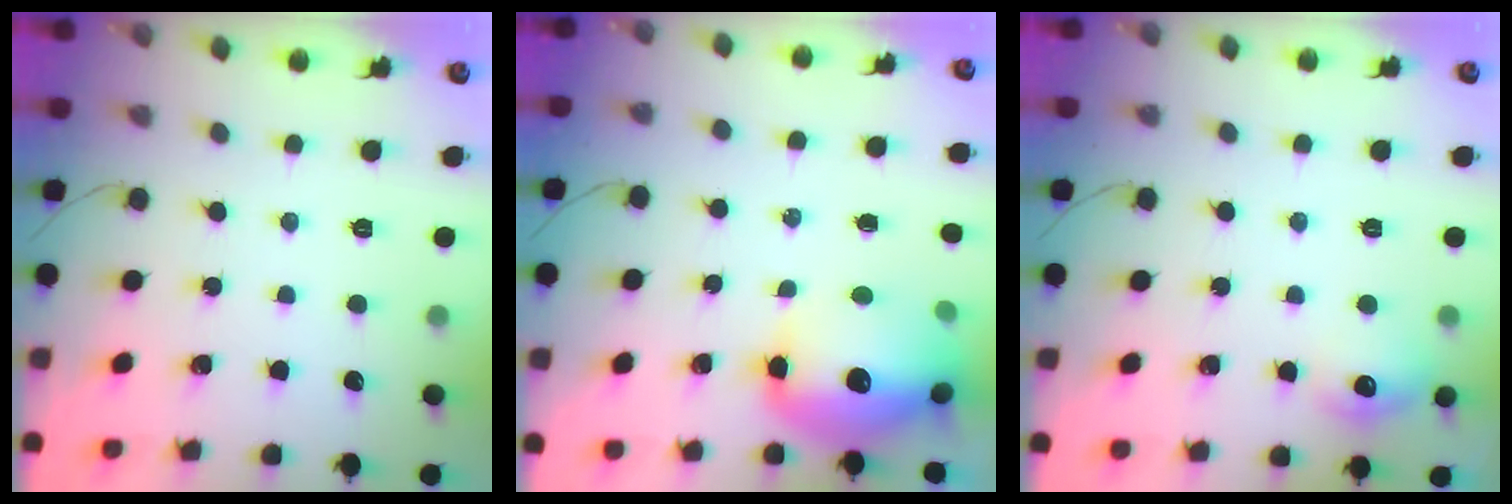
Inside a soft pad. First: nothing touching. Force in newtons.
{"total": 14.9, "press": 14.5, "slide": 3.4}
{"total": 8.5, "press": 8.5, "slide": 0.5}